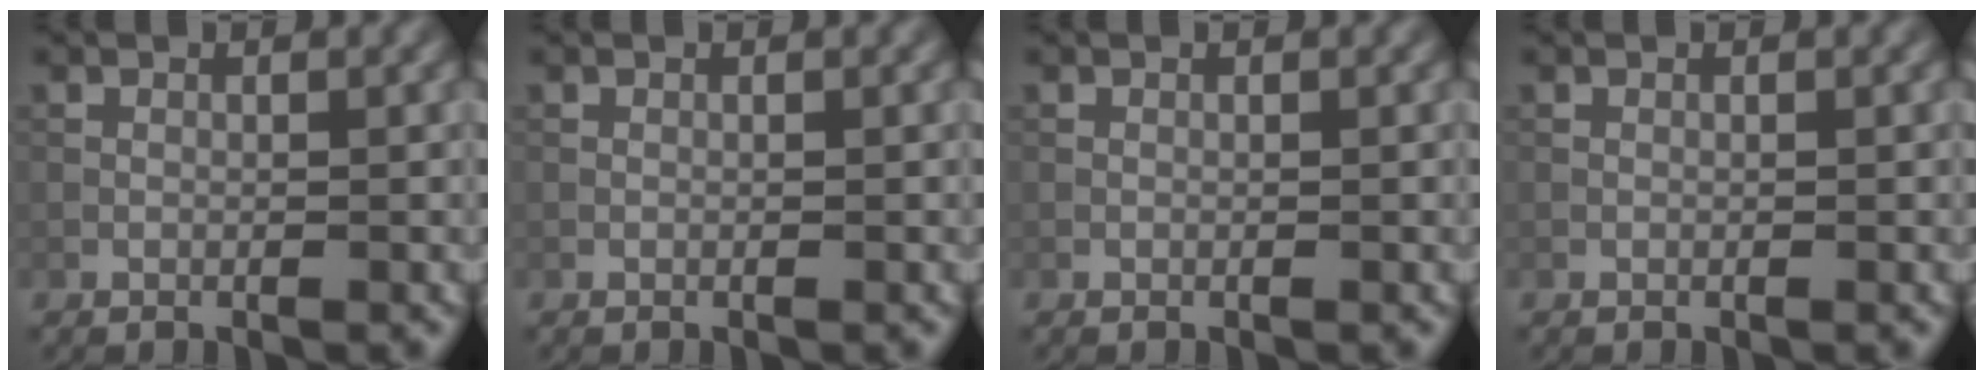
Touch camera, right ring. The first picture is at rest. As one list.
[{"total": 0.0}, {"total": 0.0}, {"total": 0.0}]